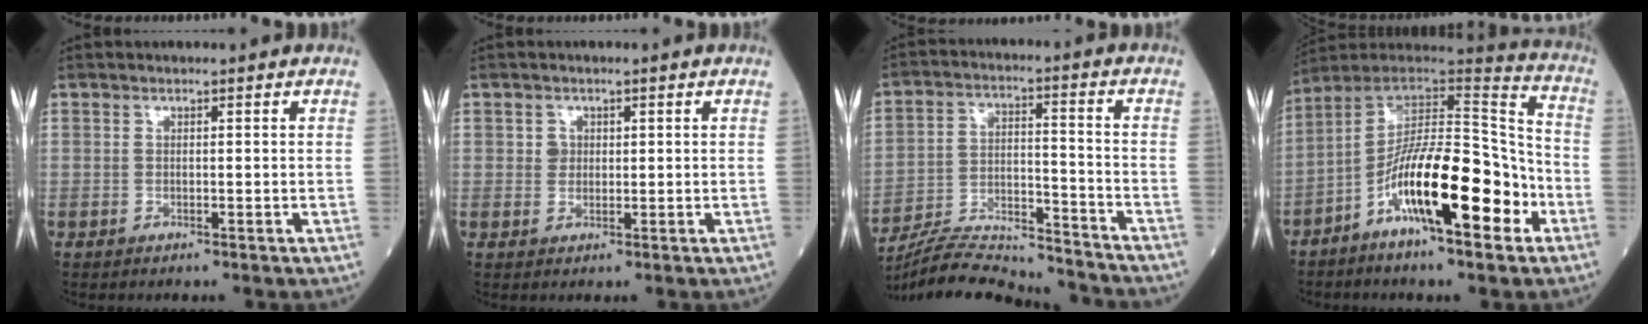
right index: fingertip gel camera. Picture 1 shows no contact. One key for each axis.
{"total": 1.6, "fx": 0.4, "fy": 1.5, "fz": 0.4, "tx": -0.003, "ty": 0.003, "tz": 0.008}
{"total": 19.0, "fx": -18.2, "fy": 1.5, "fz": 5.2, "tx": -0.117, "ty": 0.001, "tz": -0.285}
{"total": 18.3, "fx": -7.4, "fy": 4.1, "fz": 16.3, "tx": -0.279, "ty": 0.011, "tz": -0.121}